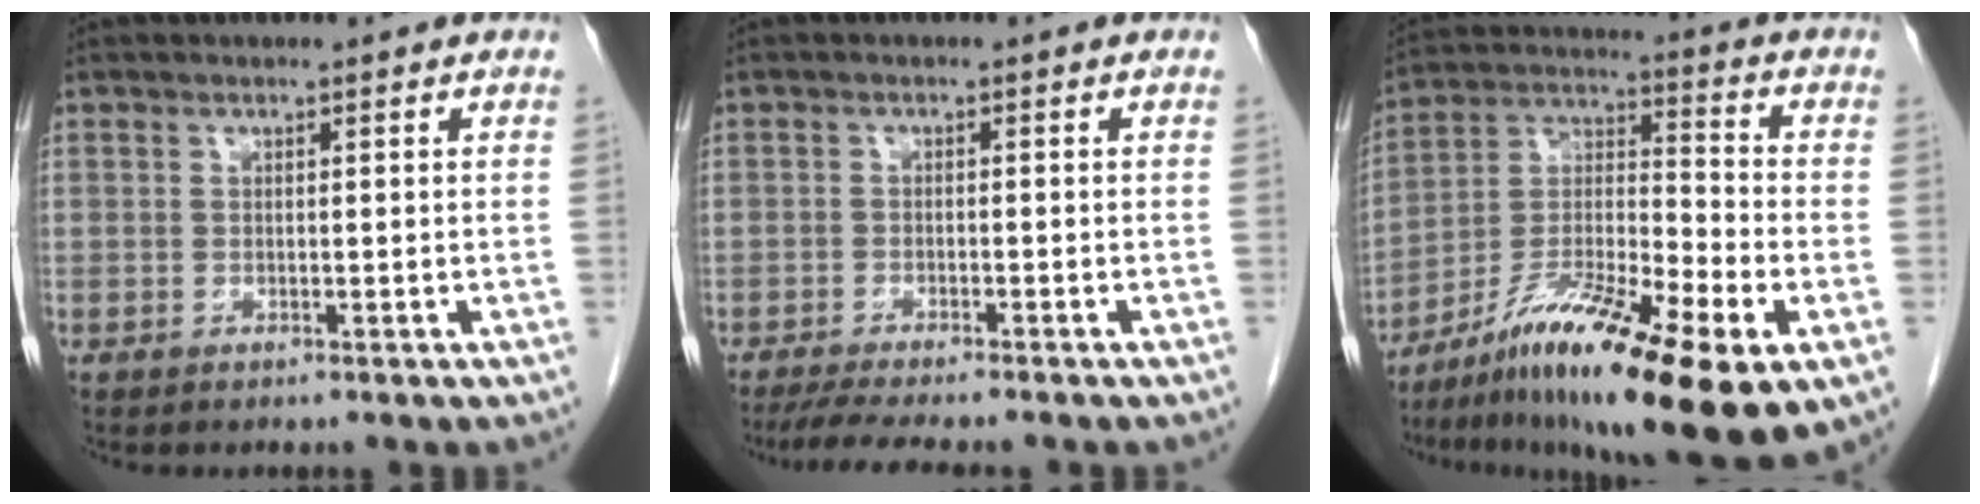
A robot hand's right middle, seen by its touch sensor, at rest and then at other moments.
{"total": 7.0, "force": [-6.0, 0.4, 3.7], "torque": [-0.050, -0.014, -0.094]}
{"total": 20.5, "force": [-11.2, 2.5, 16.9], "torque": [-0.284, -0.023, -0.187]}